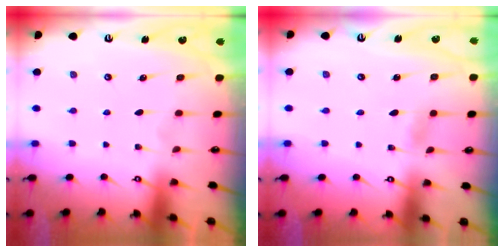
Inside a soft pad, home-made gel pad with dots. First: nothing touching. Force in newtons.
{"total": 2.7, "press": 2.7, "slide": 0.4}